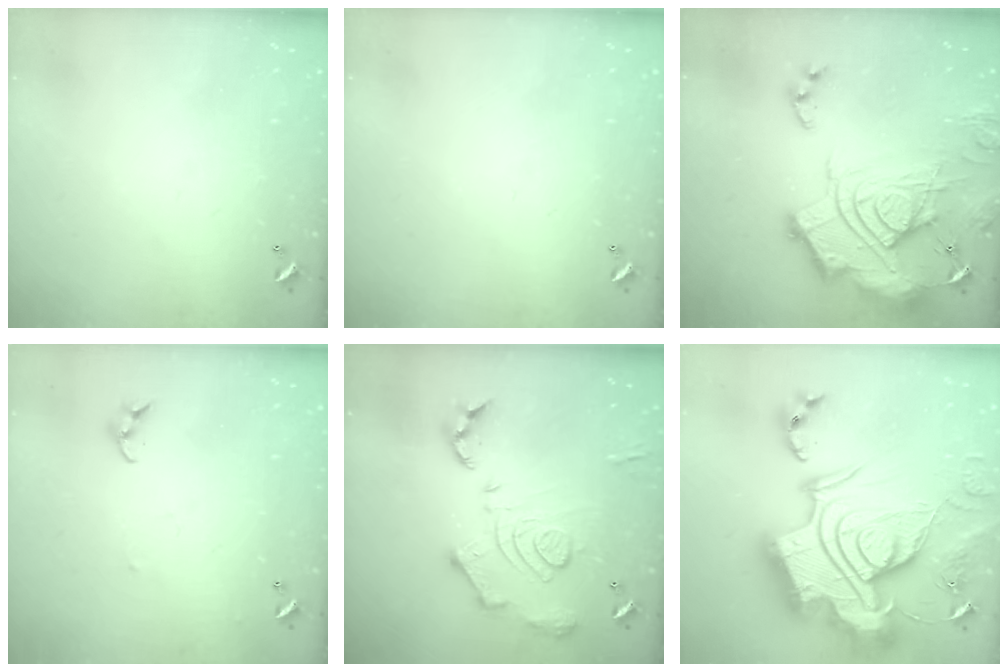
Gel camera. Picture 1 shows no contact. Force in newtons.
{"total": 0.0}
{"total": 26.0, "press": 25.8, "slide": 3.2}
{"total": 4.2, "press": 4.1, "slide": 0.4}
{"total": 16.6, "press": 16.6, "slide": 1.7}
{"total": 0.6, "press": 0.6, "slide": 0.0}